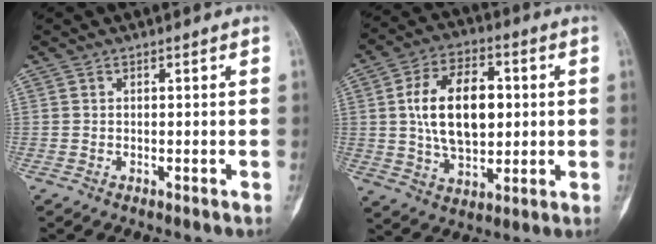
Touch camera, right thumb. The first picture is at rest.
{"total": 16.0, "force": [1.9, 9.7, 12.6], "torque": [-0.193, 0.006, 0.034]}